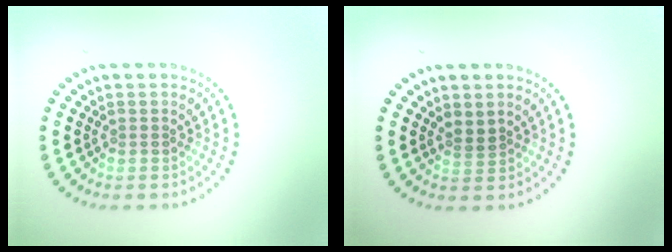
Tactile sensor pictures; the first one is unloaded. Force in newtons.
{"total": 1.3, "press": 1.0, "slide": 0.9}